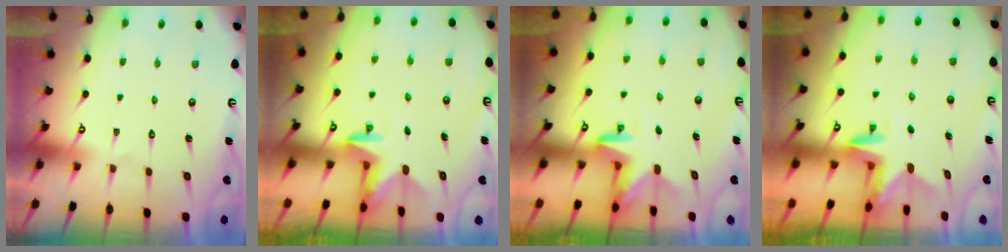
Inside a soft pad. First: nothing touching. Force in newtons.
{"total": 2.5, "press": 2.4, "slide": 0.5}
{"total": 3.2, "press": 3.2, "slide": 0.2}
{"total": 2.9, "press": 2.9, "slide": 0.3}